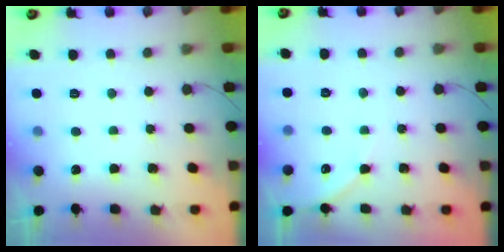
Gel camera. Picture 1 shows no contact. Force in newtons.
{"total": 4.8, "press": 4.7, "slide": 0.7}